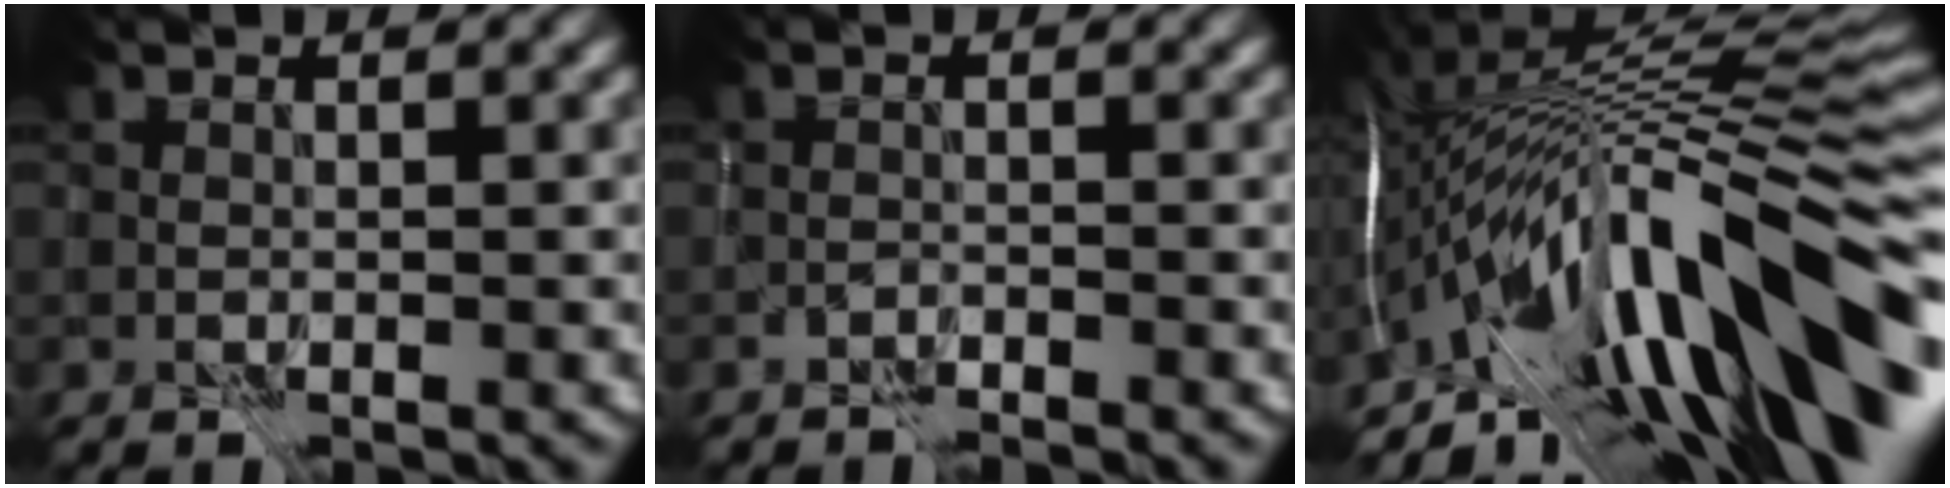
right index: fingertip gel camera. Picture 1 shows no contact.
{"total": 1.9, "force": [-1.8, 0.4, 0.4], "torque": [-0.005, 0.003, -0.040]}
{"total": 17.0, "force": [-6.8, 5.1, 14.7], "torque": [-0.228, 0.049, -0.135]}